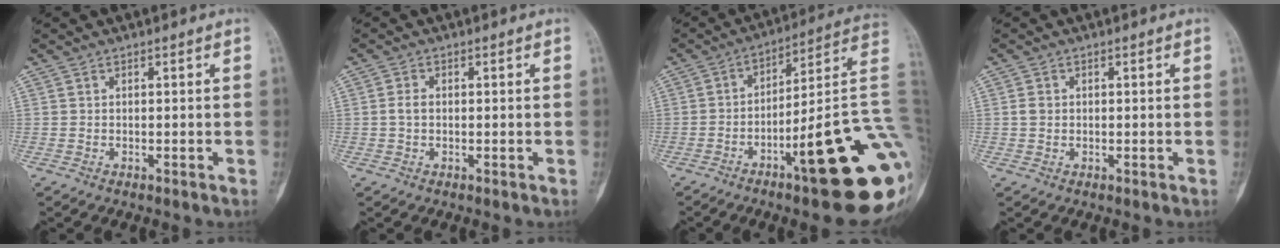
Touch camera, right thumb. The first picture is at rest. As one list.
[{"total": 2.1, "force": [-0.2, 1.5, 1.4], "torque": [-0.025, 0.005, -0.010]}, {"total": 25.3, "force": [-8.1, 4.4, 23.6], "torque": [-0.246, 0.046, -0.113]}, {"total": 1.7, "force": [0.0, 1.5, 0.8], "torque": [-0.006, 0.004, -0.002]}]